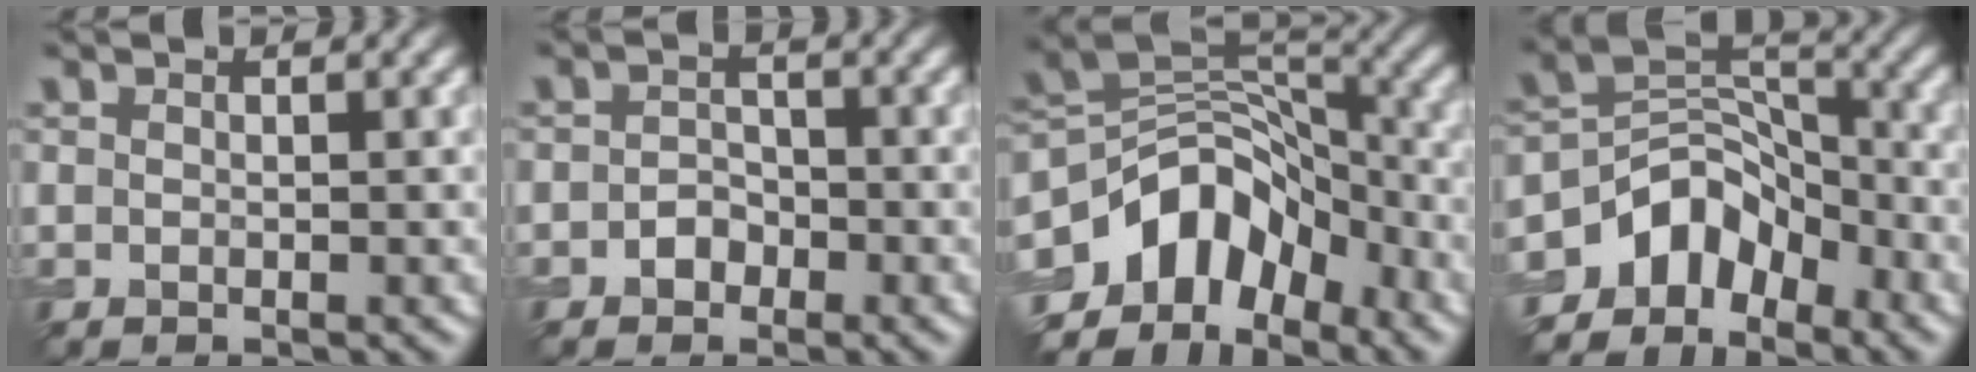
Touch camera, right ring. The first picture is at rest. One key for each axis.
{"total": 1.7, "fx": -0.8, "fy": 1.3, "fz": 0.7, "tx": -0.009, "ty": 0.004, "tz": -0.017}
{"total": 9.1, "fx": -4.6, "fy": 5.9, "fz": 5.2, "tx": -0.069, "ty": 0.009, "tz": -0.091}
{"total": 5.9, "fx": -4.2, "fy": 3.6, "fz": 2.1, "tx": -0.011, "ty": 0.004, "tz": -0.081}